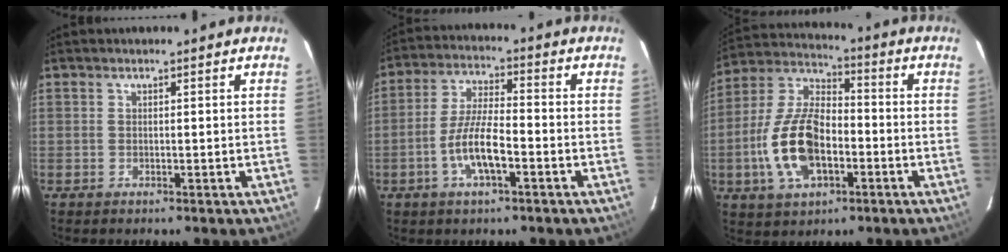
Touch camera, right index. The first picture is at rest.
{"total": 8.5, "force": [-3.4, 2.2, 7.4], "torque": [-0.152, 0.003, -0.064]}
{"total": 15.6, "force": [-4.3, 8.2, 12.6], "torque": [-0.265, 0.010, -0.077]}